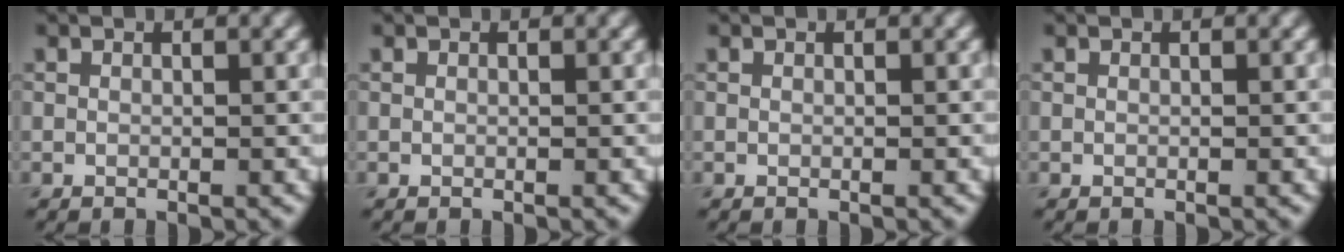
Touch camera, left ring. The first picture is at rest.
{"total": 0.0}
{"total": 0.0}
{"total": 0.0}